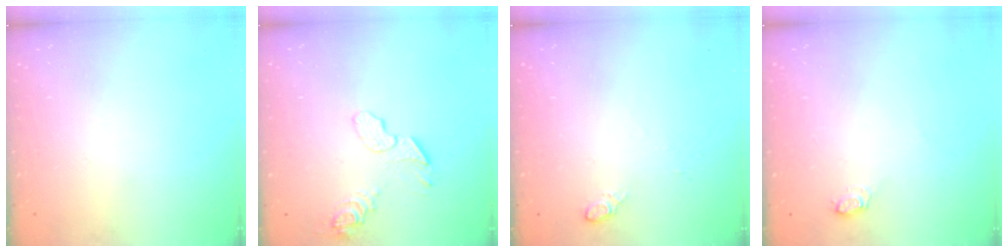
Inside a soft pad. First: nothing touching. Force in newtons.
{"total": 8.1, "press": 8.1, "slide": 0.1}
{"total": 4.8, "press": 4.7, "slide": 0.7}
{"total": 4.9, "press": 4.8, "slide": 0.6}